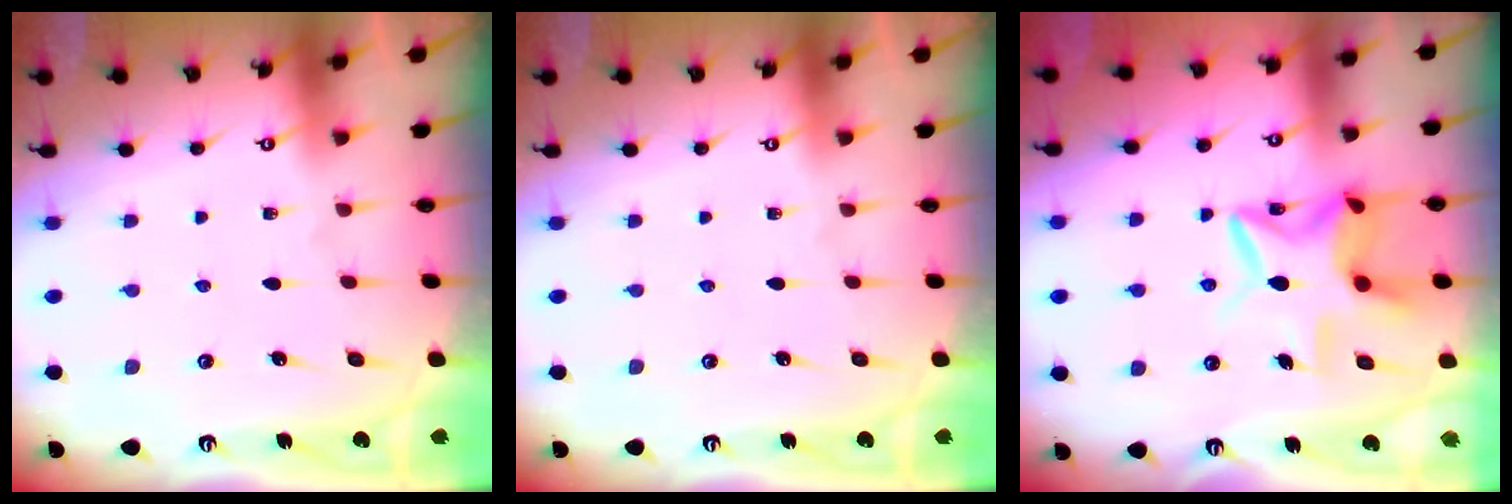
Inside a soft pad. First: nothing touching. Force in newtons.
{"total": 0.0}
{"total": 12.3, "press": 12.3, "slide": 1.1}